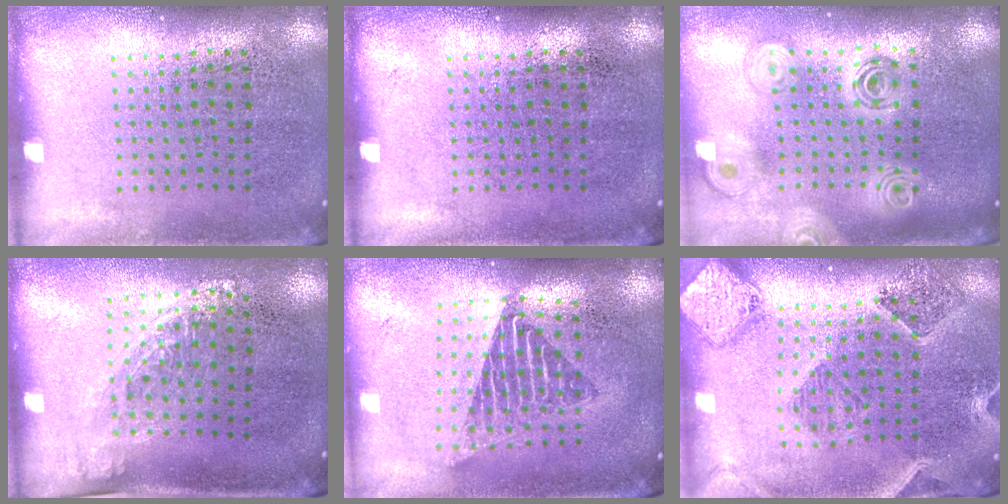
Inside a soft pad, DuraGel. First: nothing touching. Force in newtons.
{"total": 0.0}
{"total": 2.2, "press": 1.8, "slide": 1.2}
{"total": 1.3, "press": 1.0, "slide": 0.9}
{"total": 1.7, "press": 1.4, "slide": 1.0}
{"total": 1.5, "press": 1.4, "slide": 0.4}